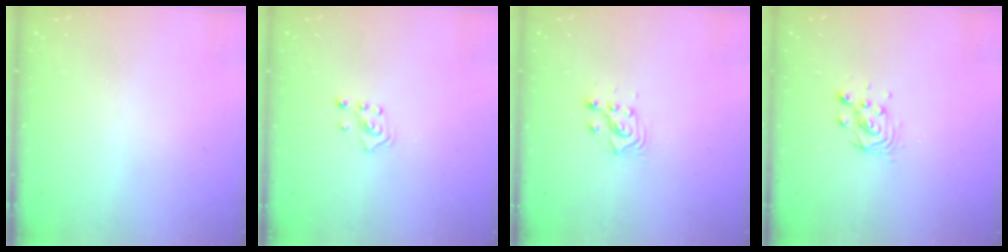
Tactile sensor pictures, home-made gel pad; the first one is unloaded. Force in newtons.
{"total": 2.4, "press": 2.2, "slide": 0.8}
{"total": 3.5, "press": 3.4, "slide": 0.9}
{"total": 4.7, "press": 4.7, "slide": 0.4}